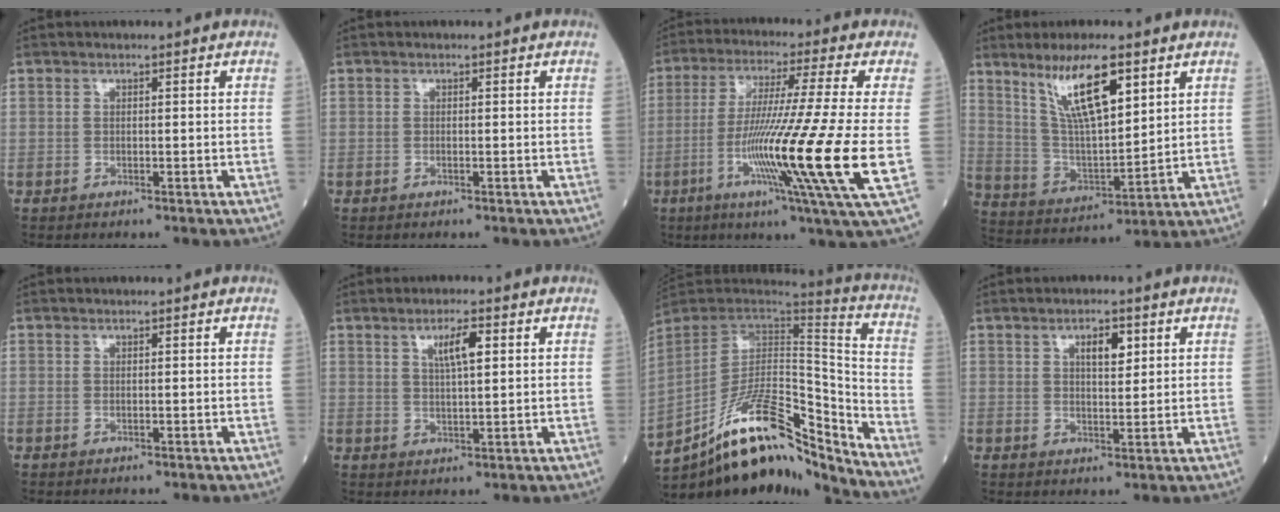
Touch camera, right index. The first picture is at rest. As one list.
[{"total": 0.0}, {"total": 18.3, "force": [-3.7, -2.3, 17.8], "torque": [-0.320, -0.035, -0.076]}, {"total": 12.2, "force": [7.0, 2.5, 9.7], "torque": [-0.183, 0.003, 0.139]}, {"total": 0.0}, {"total": 4.3, "force": [1.8, 0.6, 3.9], "torque": [-0.070, 0.002, 0.031]}, {"total": 20.1, "force": [-15.4, 4.4, 12.1], "torque": [-0.215, 0.034, -0.267]}, {"total": 3.8, "force": [1.7, 1.3, 3.1], "torque": [-0.049, 0.000, 0.027]}]